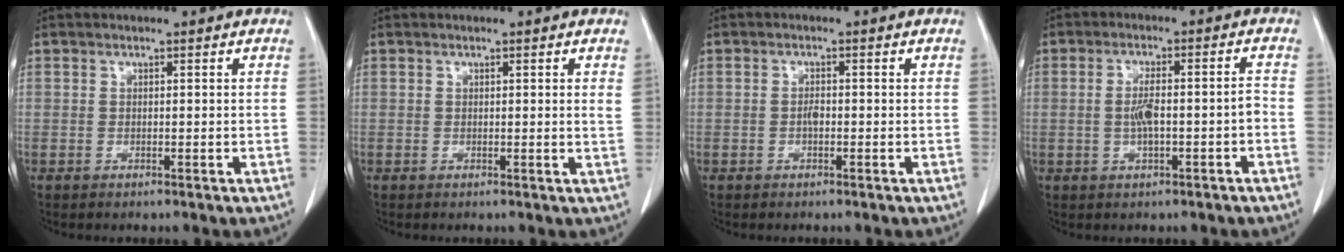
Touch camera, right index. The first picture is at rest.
{"total": 0.9, "force": [0.5, -0.1, 0.7], "torque": [-0.009, -0.002, 0.002]}
{"total": 1.2, "force": [-0.3, 0.4, 1.0], "torque": [-0.020, 0.002, -0.007]}
{"total": 5.4, "force": [-1.2, 1.1, 5.2], "torque": [-0.103, 0.016, -0.015]}